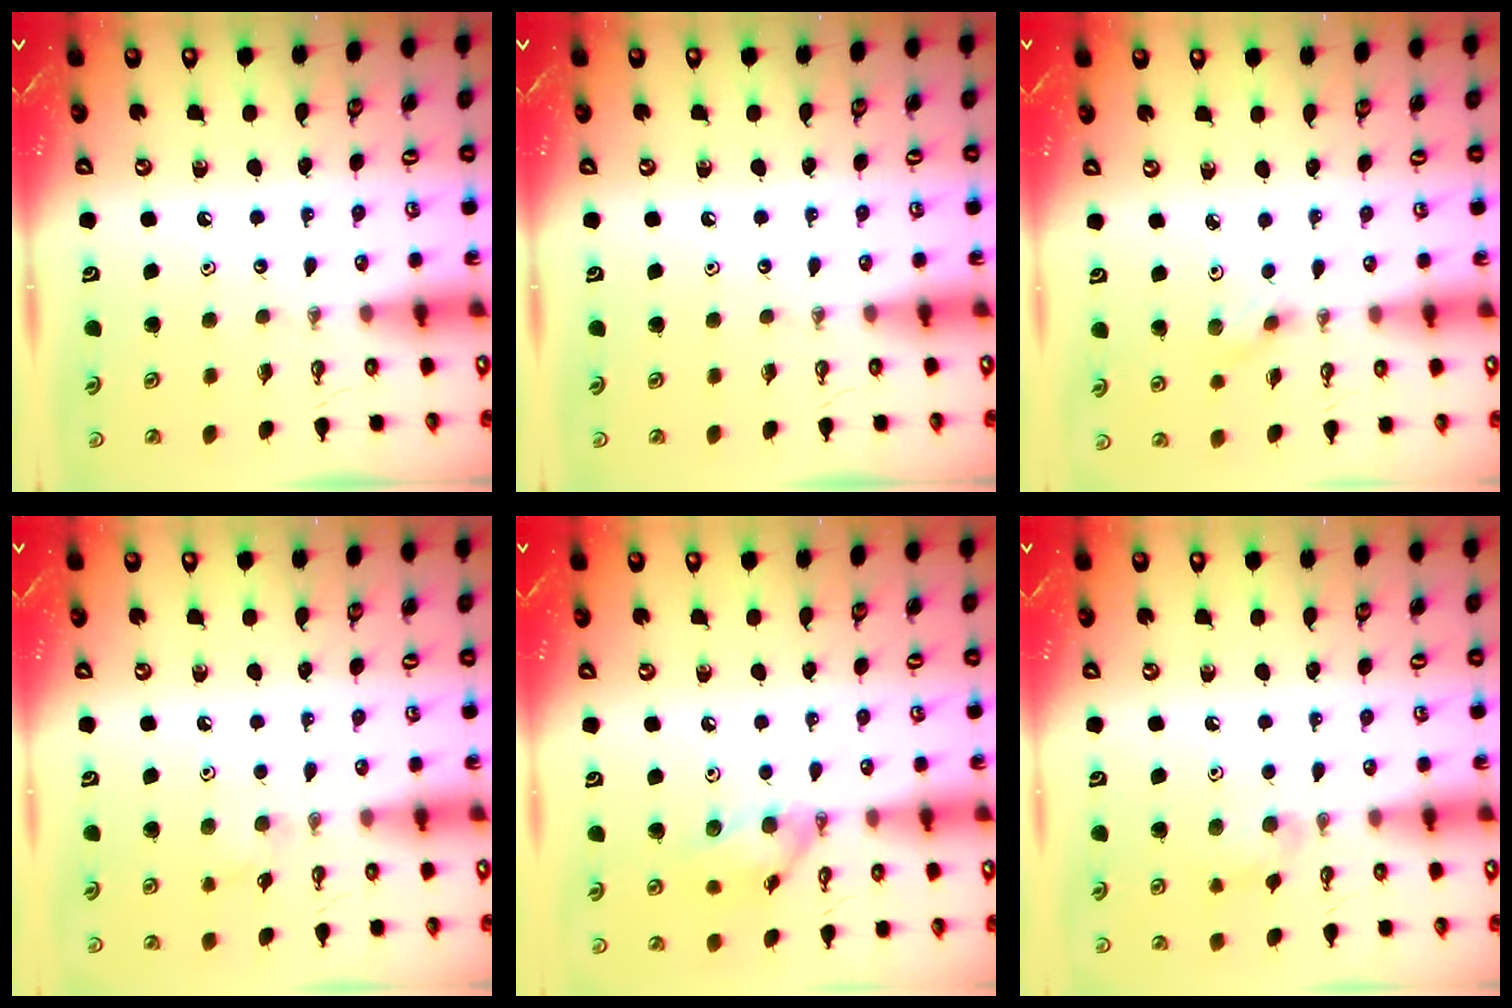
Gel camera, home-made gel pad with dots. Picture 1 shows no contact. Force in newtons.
{"total": 0.0}
{"total": 2.9, "press": 2.6, "slide": 1.4}
{"total": 6.9, "press": 6.2, "slide": 3.0}
{"total": 11.3, "press": 11.3, "slide": 0.7}
{"total": 7.3, "press": 7.2, "slide": 1.4}